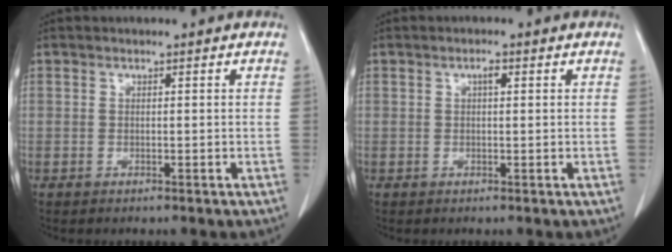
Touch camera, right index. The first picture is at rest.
{"total": 1.2, "force": [0.4, 0.4, 1.0], "torque": [-0.018, 0.004, 0.005]}